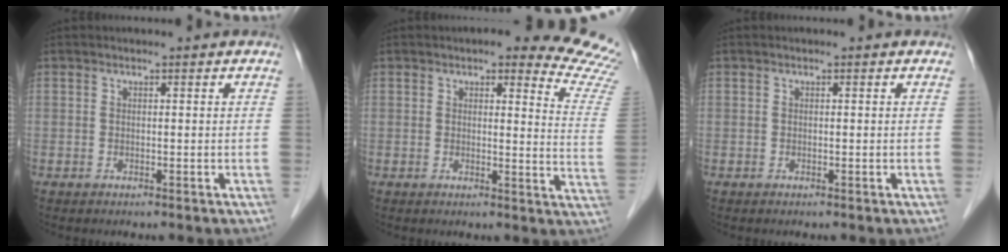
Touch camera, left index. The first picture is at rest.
{"total": 12.7, "force": [11.4, 2.3, 5.0], "torque": [-0.023, -0.072, 0.088]}
{"total": 0.0}